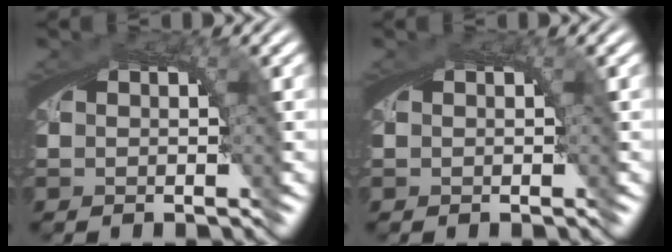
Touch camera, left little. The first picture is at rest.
{"total": 0.0}